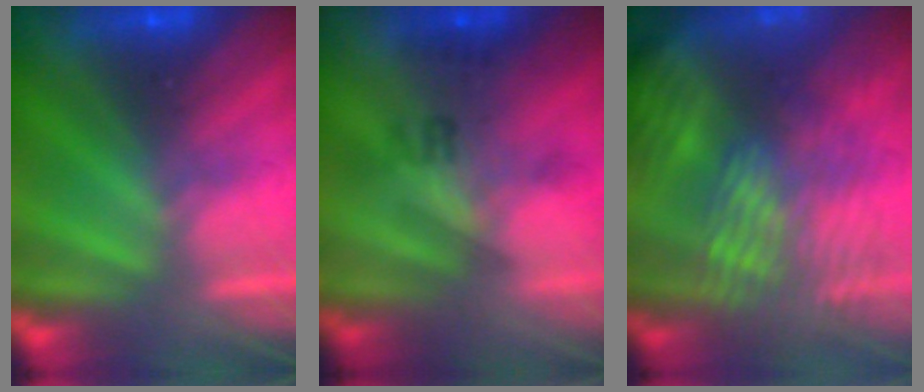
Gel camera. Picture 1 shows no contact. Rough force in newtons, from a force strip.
{"total": 2.3}
{"total": 9.1}